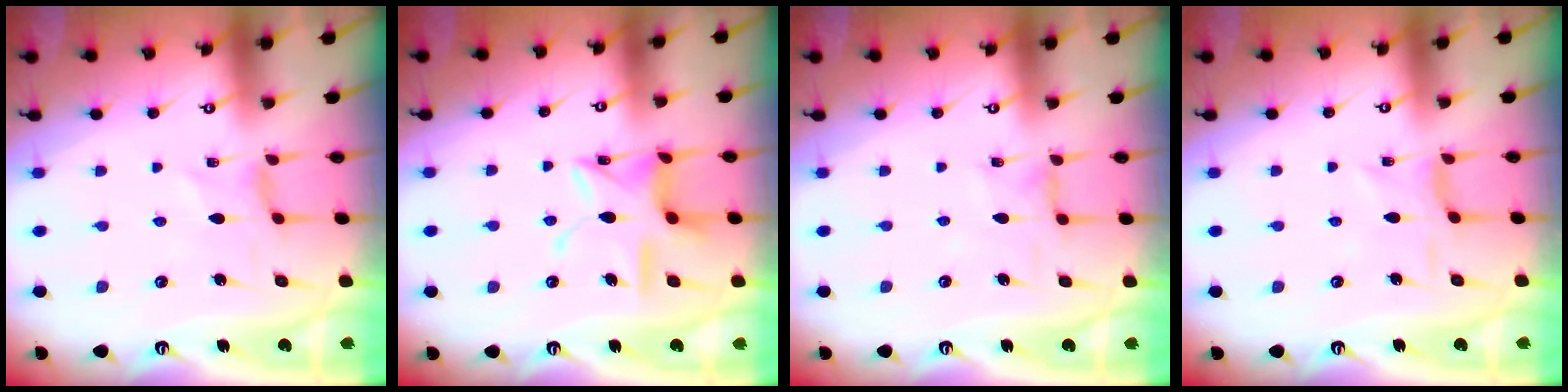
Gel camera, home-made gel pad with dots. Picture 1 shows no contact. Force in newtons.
{"total": 13.4, "press": 13.3, "slide": 1.0}
{"total": 1.6, "press": 1.6, "slide": 0.3}
{"total": 2.4, "press": 2.4, "slide": 0.6}